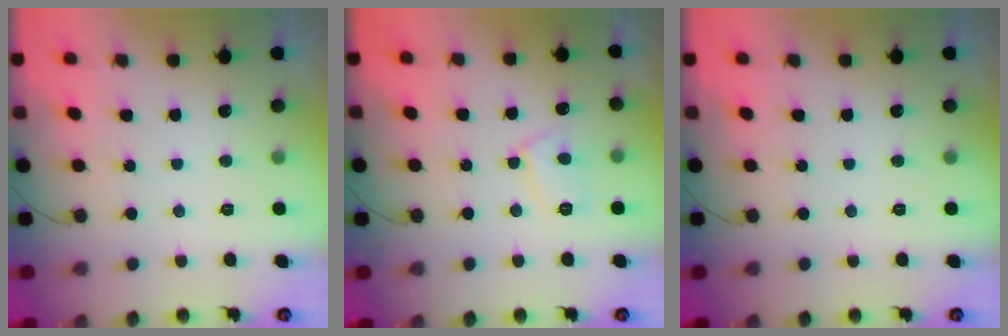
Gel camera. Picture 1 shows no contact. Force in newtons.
{"total": 7.1, "press": 7.1, "slide": 0.6}
{"total": 0.0}